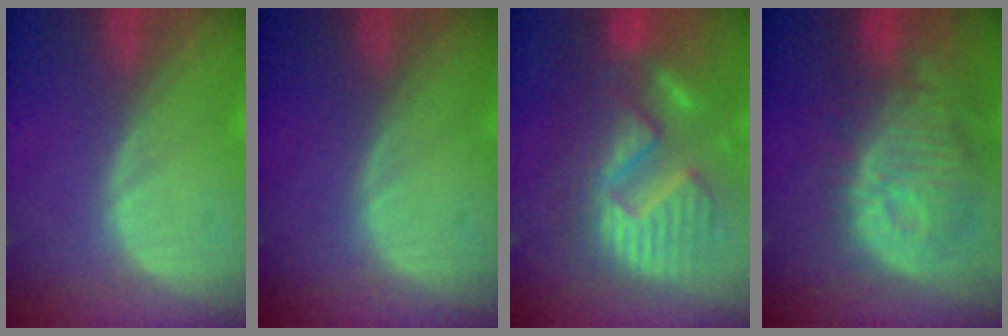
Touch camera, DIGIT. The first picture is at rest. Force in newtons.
{"total": 0.0}
{"total": 12.9, "press": 12.8, "slide": 1.3}
{"total": 12.5, "press": 11.2, "slide": 5.6}